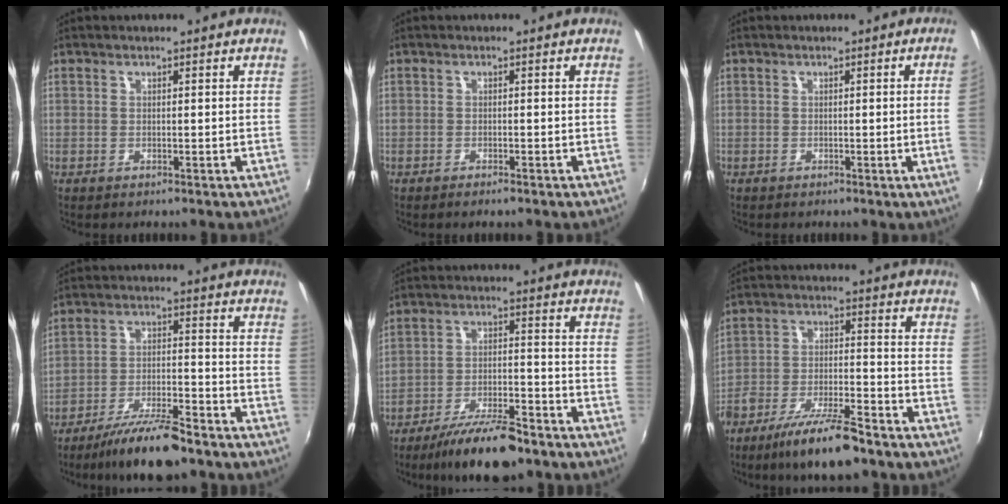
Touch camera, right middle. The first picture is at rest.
{"total": 1.3, "force": [-1.1, 0.2, 0.7], "torque": [-0.017, -0.002, -0.021]}
{"total": 3.1, "force": [0.0, -1.8, 2.5], "torque": [-0.037, -0.012, 0.006]}
{"total": 11.8, "force": [-9.7, 2.2, 6.3], "torque": [-0.131, -0.007, -0.167]}
{"total": 13.2, "force": [-10.5, 3.4, 7.2], "torque": [-0.146, -0.008, -0.174]}
{"total": 12.6, "force": [-9.9, 2.3, 7.4], "torque": [-0.151, -0.014, -0.173]}